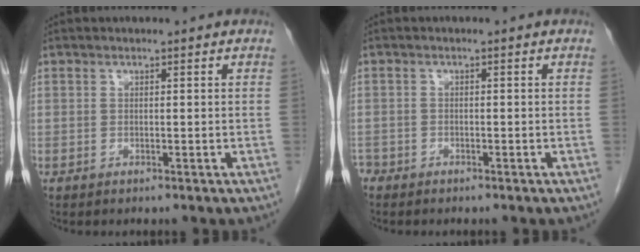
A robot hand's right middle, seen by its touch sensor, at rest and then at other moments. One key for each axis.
{"total": 2.3, "fx": -1.9, "fy": 1.2, "fz": 0.3, "tx": -0.012, "ty": 0.001, "tz": -0.036}